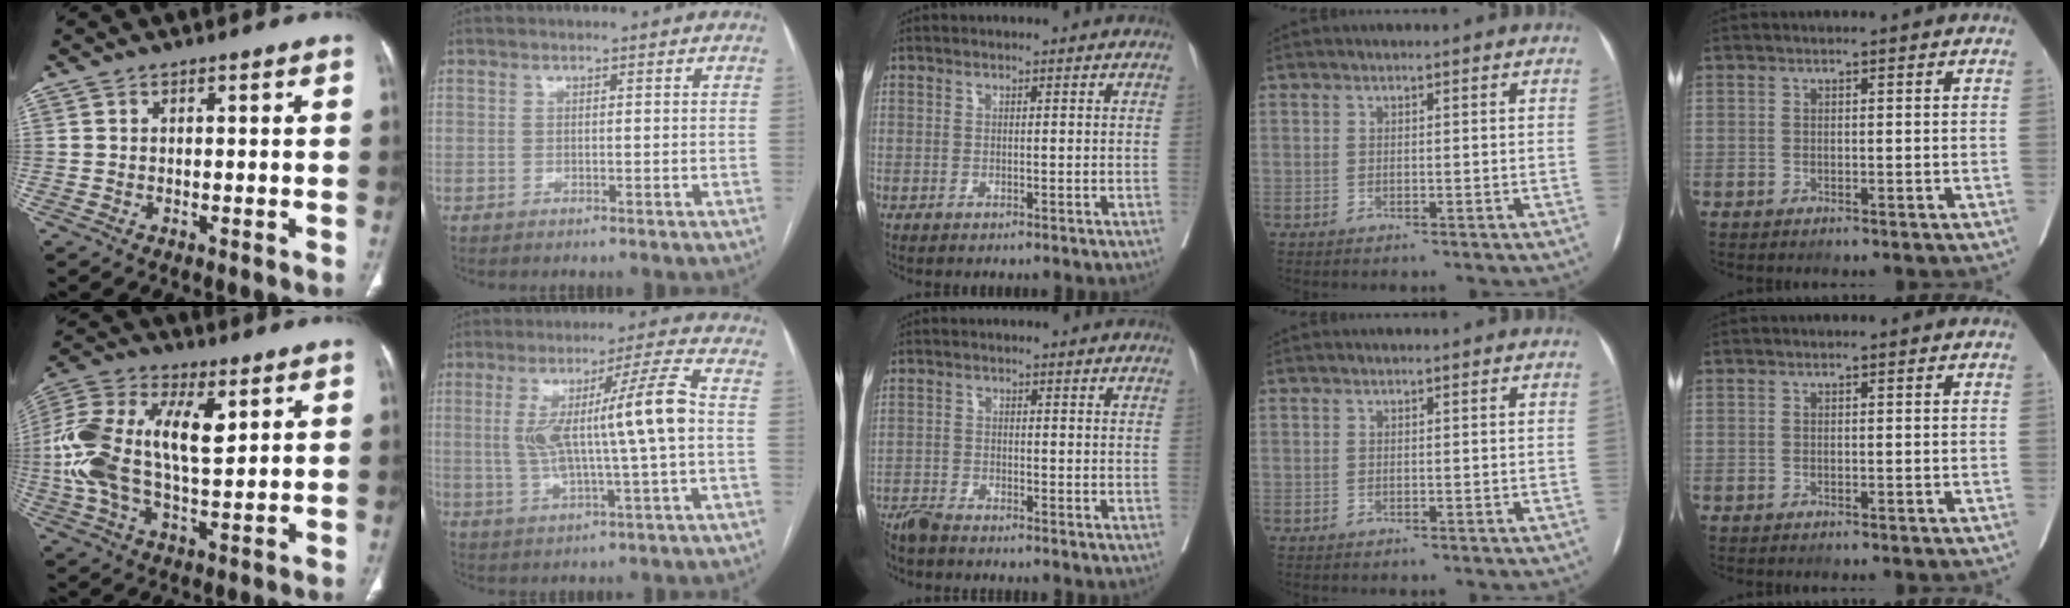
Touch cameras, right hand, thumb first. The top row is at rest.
{"thumb": {"total": 18.2, "force": [3.5, 9.0, 15.4], "torque": [-0.313, 0.012, 0.057]}, "index": {"total": 12.6, "force": [0.5, -0.2, 12.6], "torque": [-0.227, 0.016, 0.010]}, "middle": {"total": 4.0, "force": [-3.8, 0.3, 1.3], "torque": [-0.016, -0.012, -0.073]}}